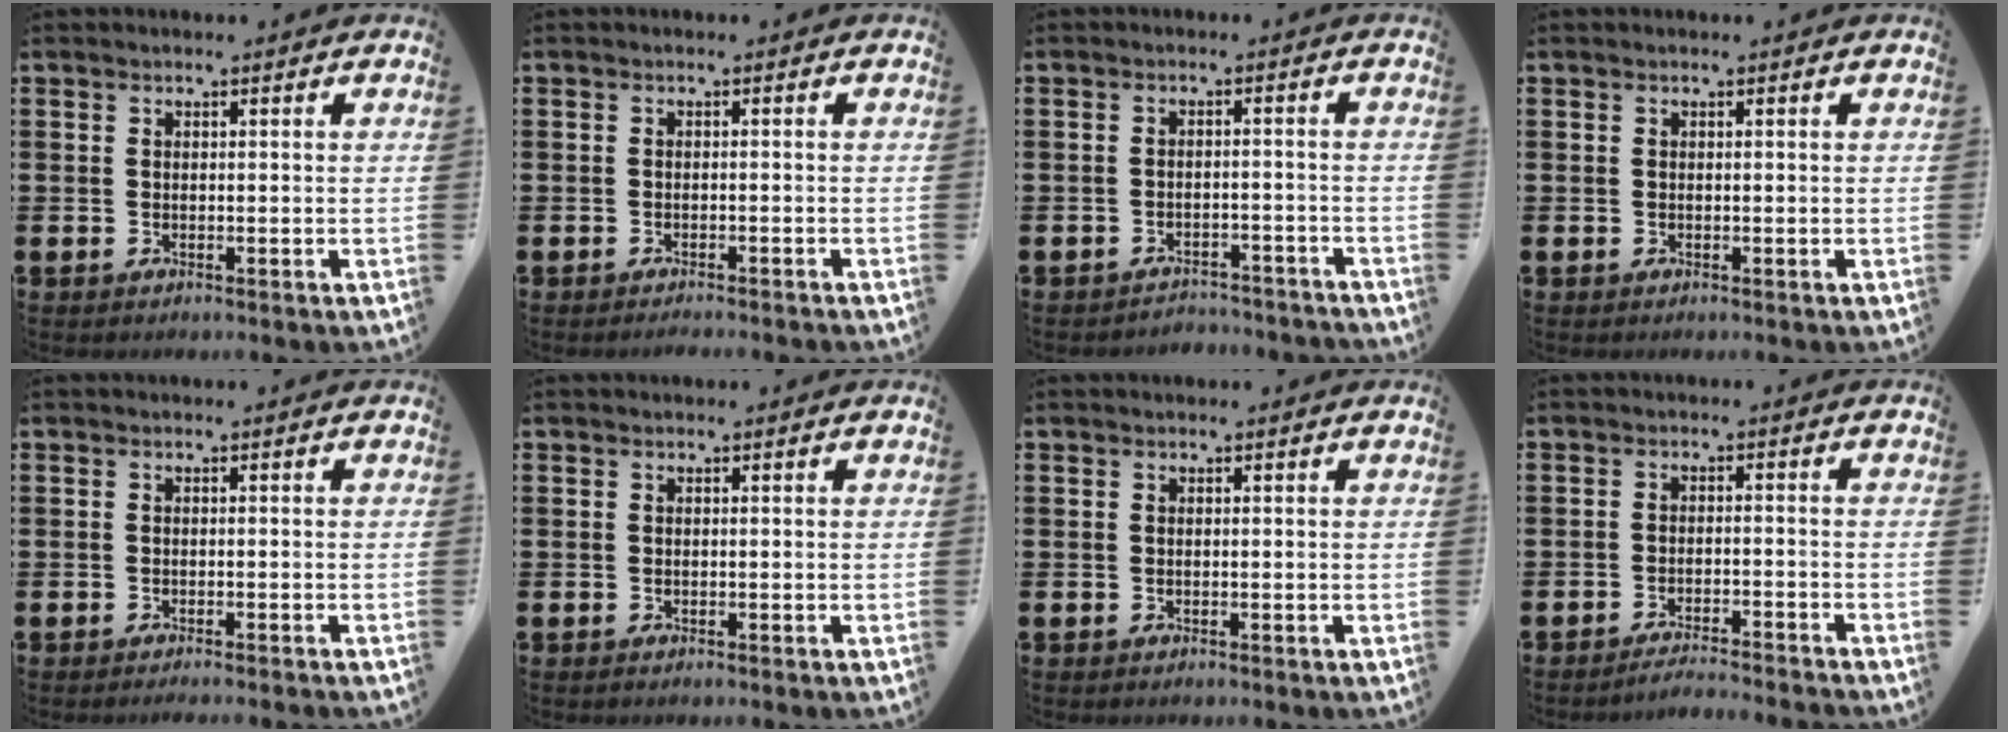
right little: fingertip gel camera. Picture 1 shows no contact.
{"total": 0.8, "force": [-0.7, -0.1, 0.1], "torque": [-0.002, -0.001, -0.015]}
{"total": 2.2, "force": [-2.2, 0.1, -0.3], "torque": [-0.003, 0.005, -0.048]}
{"total": 0.0}
{"total": 0.6, "force": [-0.5, -0.2, 0.1], "torque": [-0.001, -0.002, -0.011]}
{"total": 0.0}
{"total": 0.0}
{"total": 2.2, "force": [-2.1, -0.3, 0.5], "torque": [-0.008, 0.004, -0.042]}